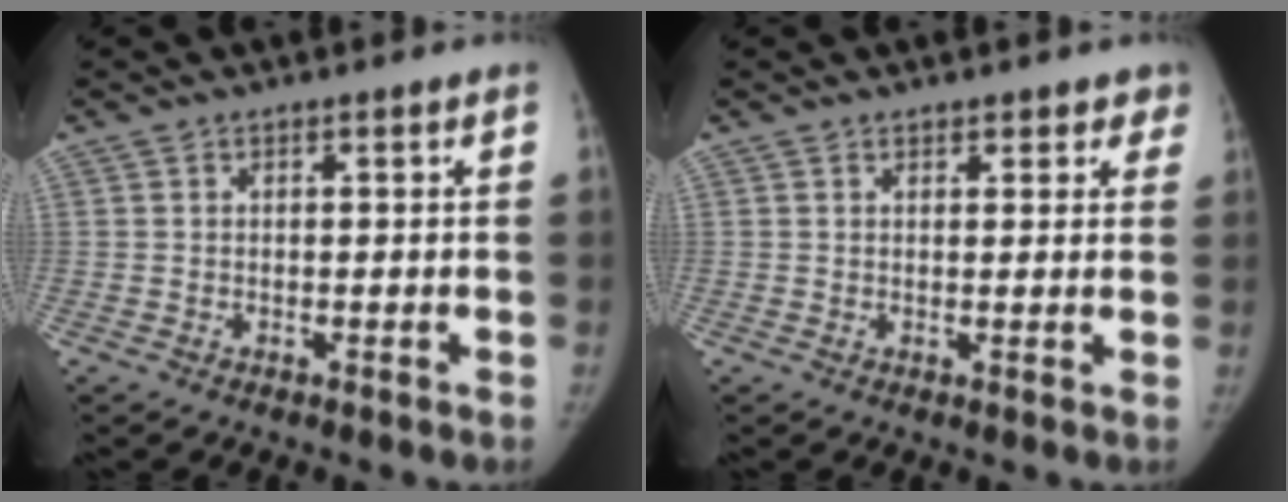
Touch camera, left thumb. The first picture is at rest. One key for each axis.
{"total": 3.7, "fx": 2.8, "fy": 2.0, "fz": 1.3, "tx": 0.027, "ty": -0.007, "tz": 0.030}